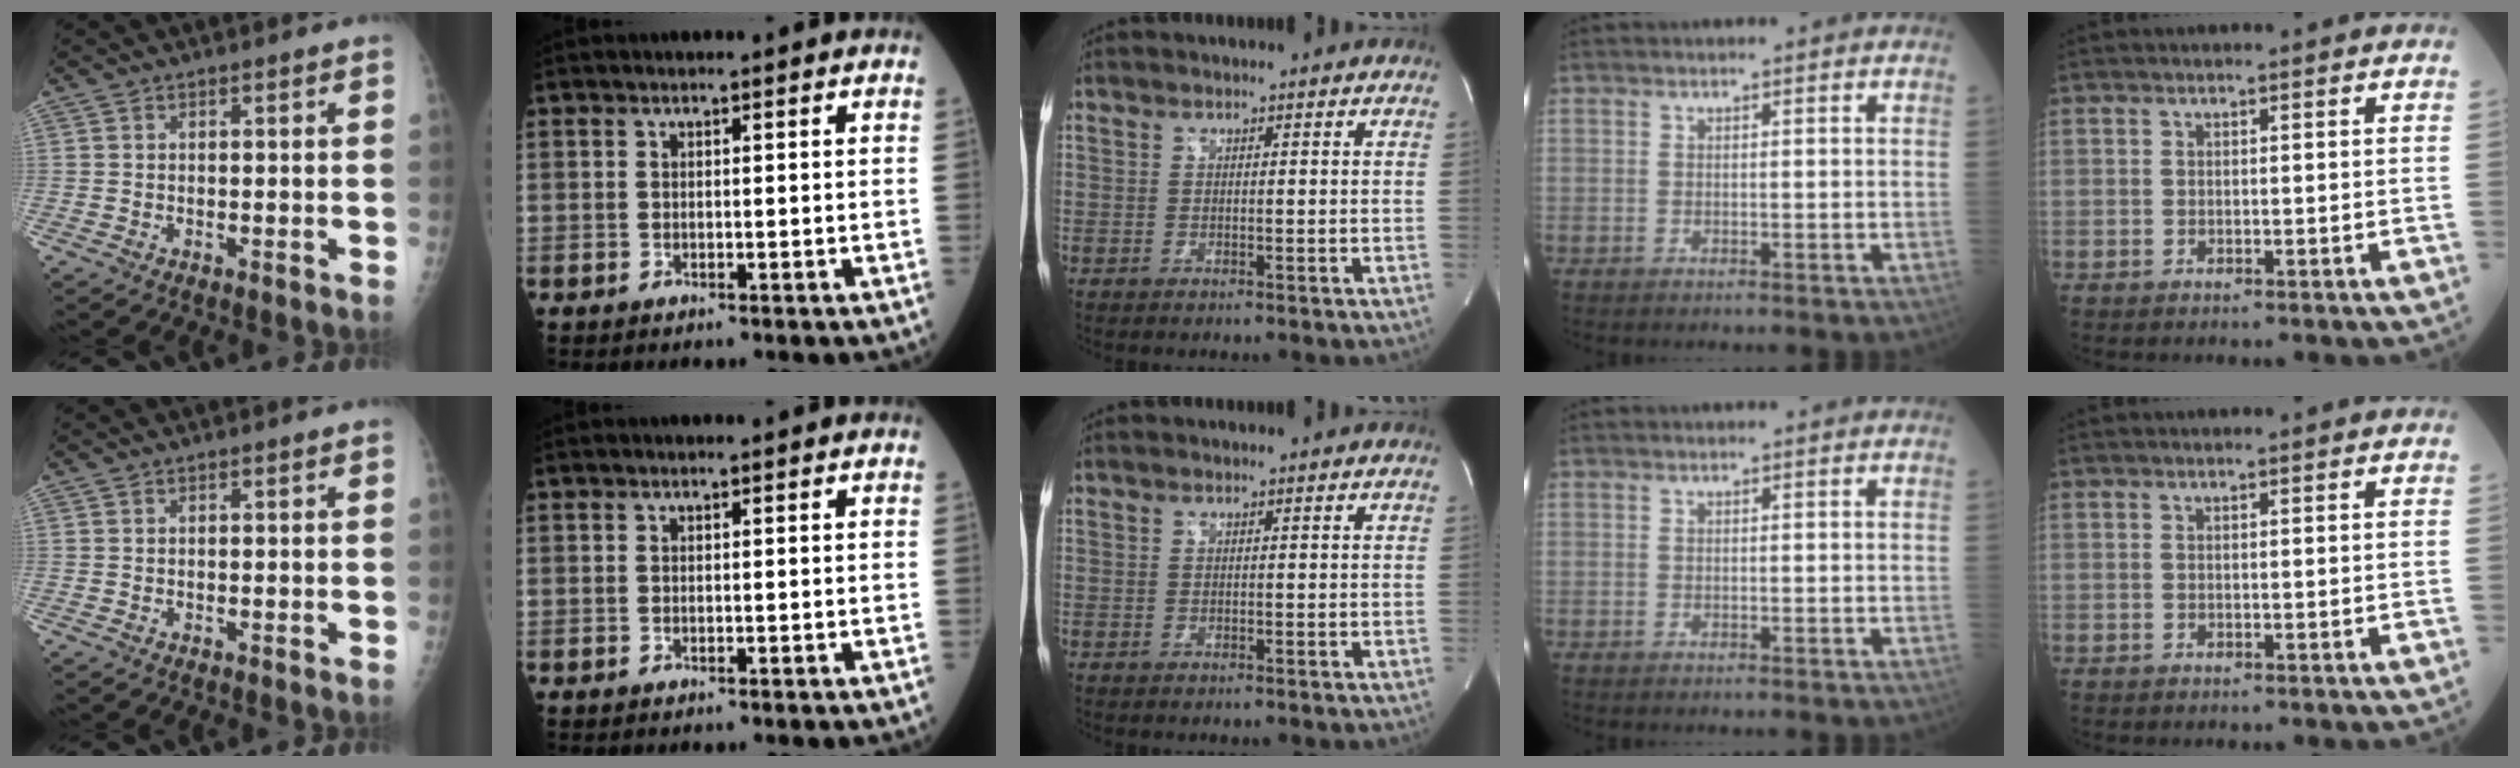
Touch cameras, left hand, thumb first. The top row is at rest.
{}